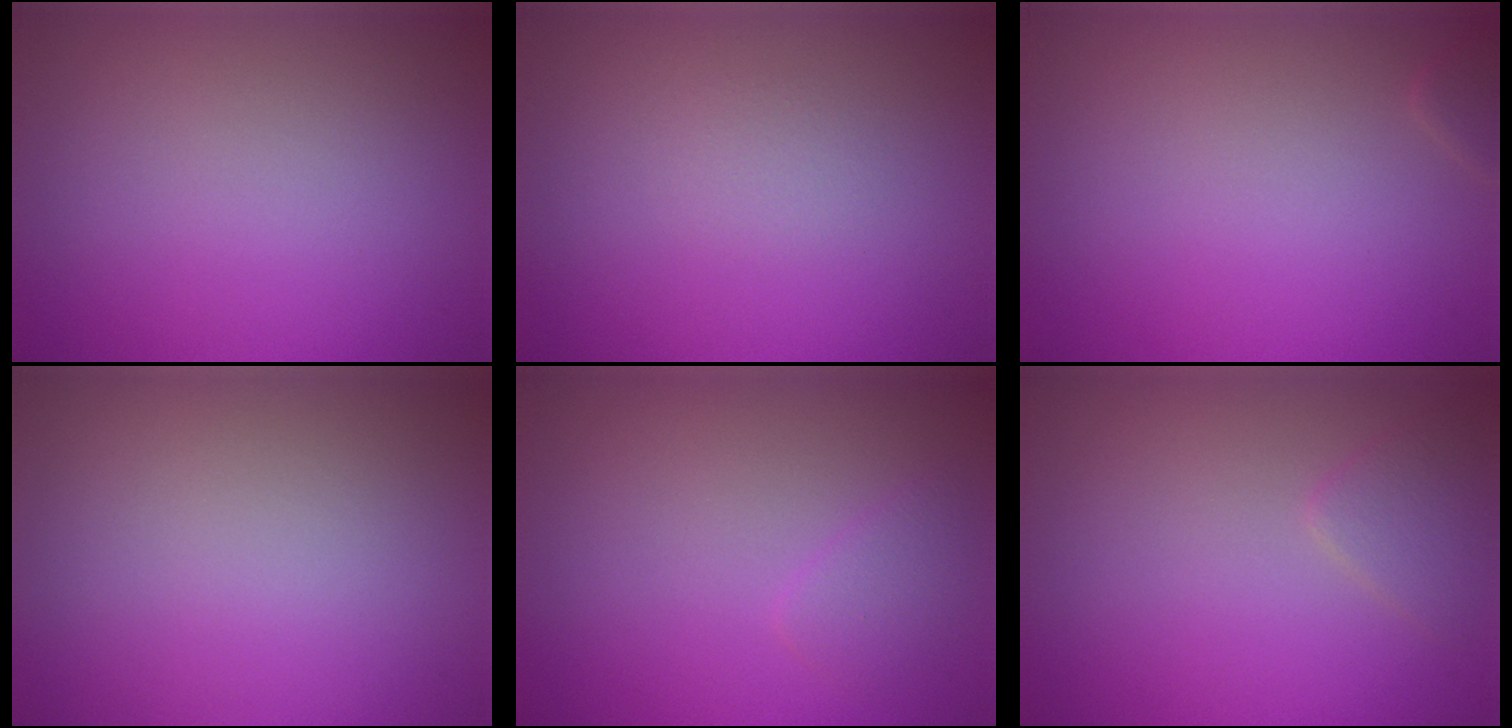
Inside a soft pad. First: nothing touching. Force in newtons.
{"total": 0.9, "press": 0.8, "slide": 0.1}
{"total": 0.8, "press": 0.8, "slide": 0.1}
{"total": 0.0}
{"total": 1.4, "press": 1.4, "slide": 0.1}
{"total": 1.6, "press": 1.6, "slide": 0.1}